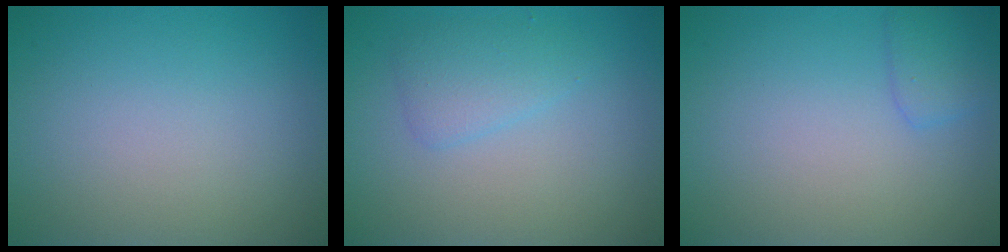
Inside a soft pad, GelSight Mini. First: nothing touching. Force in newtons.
{"total": 2.1, "press": 2.1, "slide": 0.1}
{"total": 1.6, "press": 1.6, "slide": 0.1}